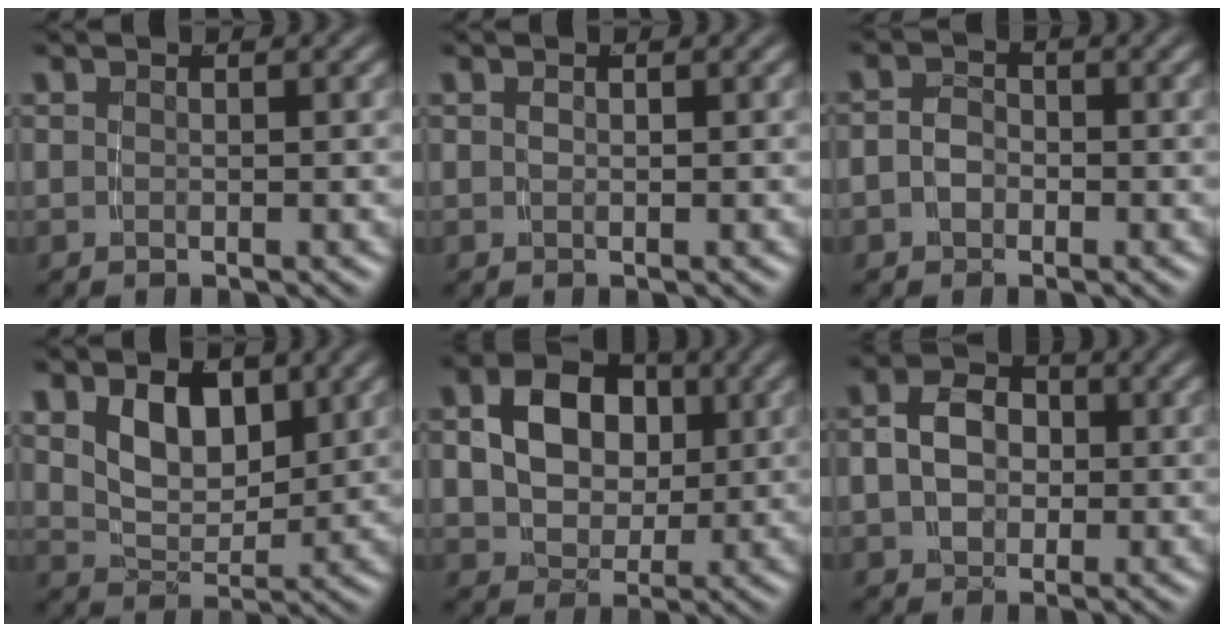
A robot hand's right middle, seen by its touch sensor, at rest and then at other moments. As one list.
[{"total": 0.0}, {"total": 2.7, "force": [-1.0, 2.2, 1.2], "torque": [-0.034, -0.015, -0.014]}, {"total": 5.3, "force": [2.0, 3.2, 3.7], "torque": [-0.070, -0.015, 0.041]}, {"total": 8.5, "force": [1.6, 6.8, 4.7], "torque": [-0.094, -0.013, 0.027]}, {"total": 5.0, "force": [-0.1, 4.0, 3.0], "torque": [-0.061, -0.015, 0.004]}]